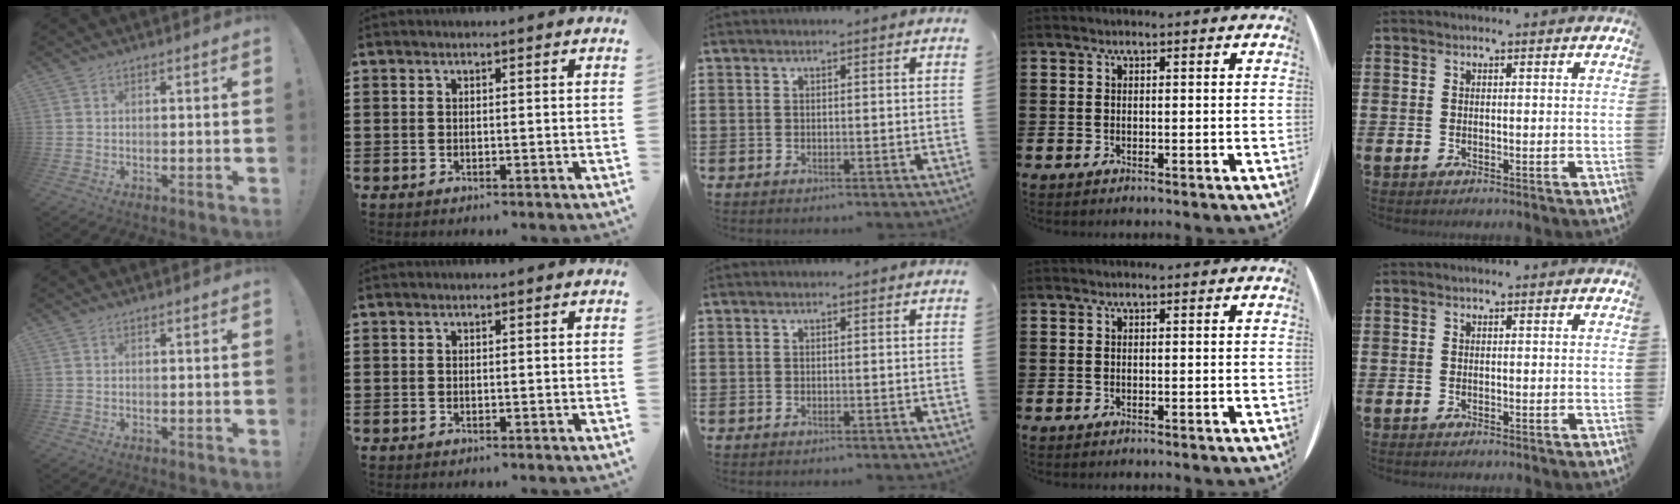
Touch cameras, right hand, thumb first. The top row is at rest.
{}